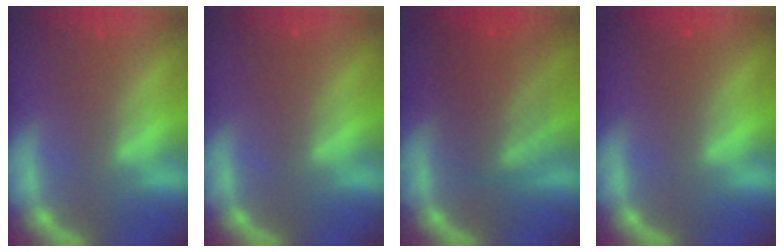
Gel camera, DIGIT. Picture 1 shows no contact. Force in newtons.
{"total": 0.0}
{"total": 7.0}
{"total": 1.0}